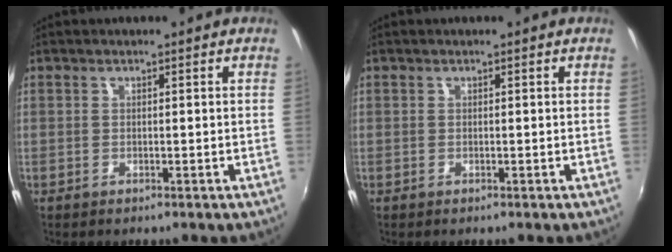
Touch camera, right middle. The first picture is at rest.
{"total": 0.0}